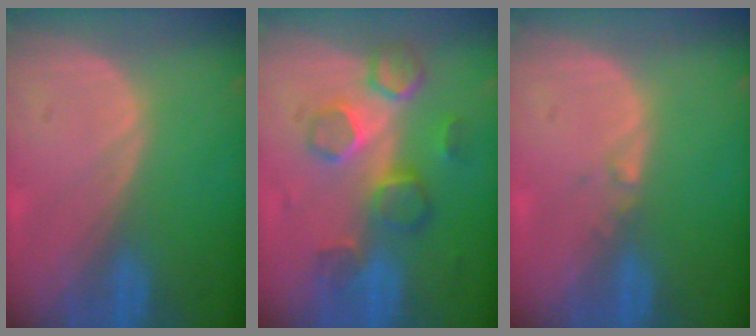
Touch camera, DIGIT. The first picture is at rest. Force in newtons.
{"total": 8.6, "press": 7.7, "slide": 3.9}
{"total": 0.7, "press": 0.6, "slide": 0.4}